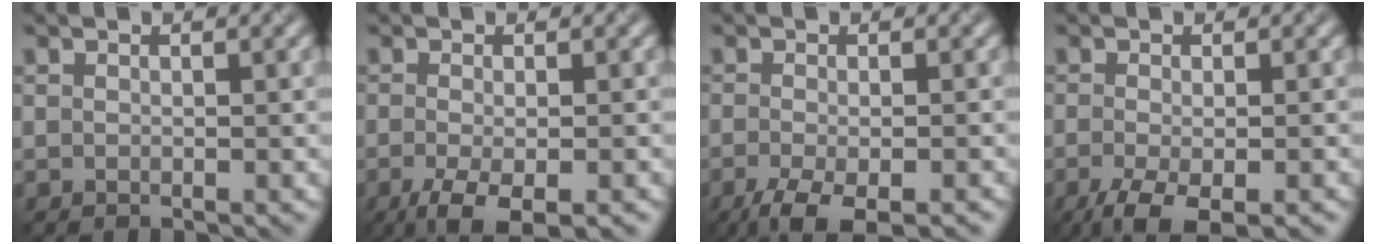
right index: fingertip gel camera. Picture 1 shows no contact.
{"total": 4.5, "force": [-2.4, 1.3, 3.5], "torque": [-0.067, -0.007, -0.040]}
{"total": 4.9, "force": [-3.1, 1.3, 3.6], "torque": [-0.062, -0.009, -0.056]}
{"total": 4.5, "force": [-2.6, 1.2, 3.4], "torque": [-0.064, -0.008, -0.047]}